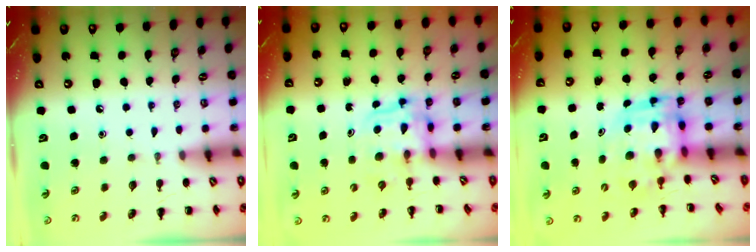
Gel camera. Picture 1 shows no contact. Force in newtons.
{"total": 3.4, "press": 3.4, "slide": 0.2}
{"total": 3.8, "press": 3.7, "slide": 0.8}